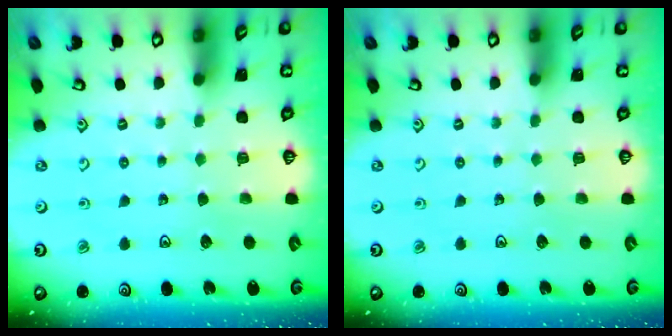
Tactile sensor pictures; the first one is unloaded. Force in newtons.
{"total": 0.0}